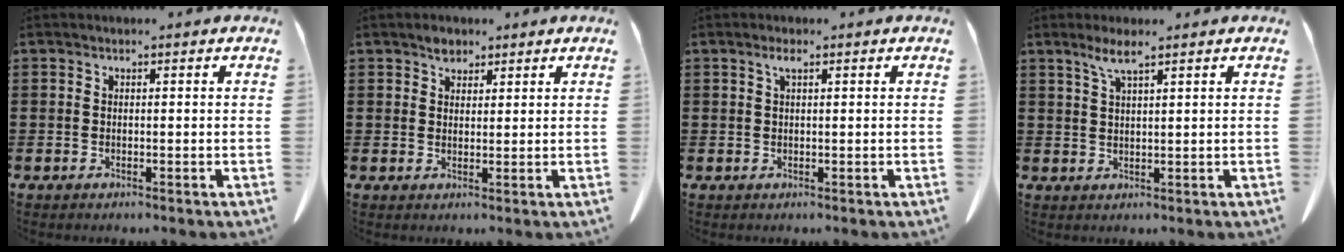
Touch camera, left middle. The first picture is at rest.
{"total": 2.2, "force": [1.8, 1.1, 0.7], "torque": [-0.009, -0.002, 0.034]}
{"total": 2.4, "force": [1.1, 0.6, 2.1], "torque": [-0.044, 0.005, 0.018]}
{"total": 3.4, "force": [2.3, 0.3, 2.5], "torque": [-0.056, 0.001, 0.040]}